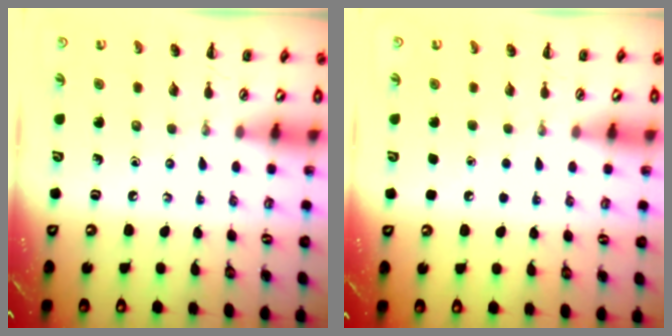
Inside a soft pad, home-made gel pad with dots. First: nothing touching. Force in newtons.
{"total": 1.9, "press": 1.9, "slide": 0.2}